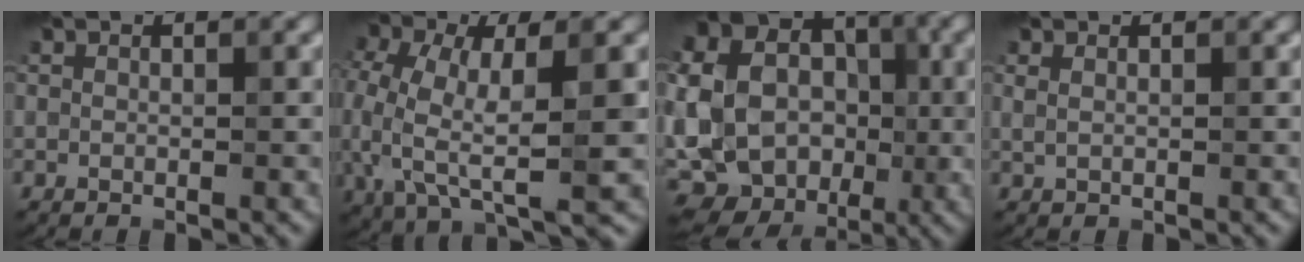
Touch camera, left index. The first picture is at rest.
{"total": 10.0, "force": [-0.8, 5.0, 8.7], "torque": [-0.185, -0.009, -0.014]}
{"total": 20.6, "force": [-1.0, 18.0, 10.0], "torque": [-0.230, 0.016, -0.039]}
{"total": 0.5, "force": [0.4, 0.1, 0.3], "torque": [-0.009, 0.004, 0.008]}